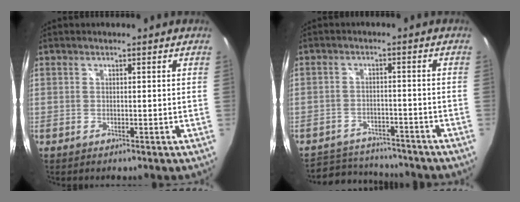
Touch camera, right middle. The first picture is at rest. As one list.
[{"total": 10.3, "force": [-9.6, 3.1, 2.1], "torque": [-0.059, 0.016, -0.140]}]